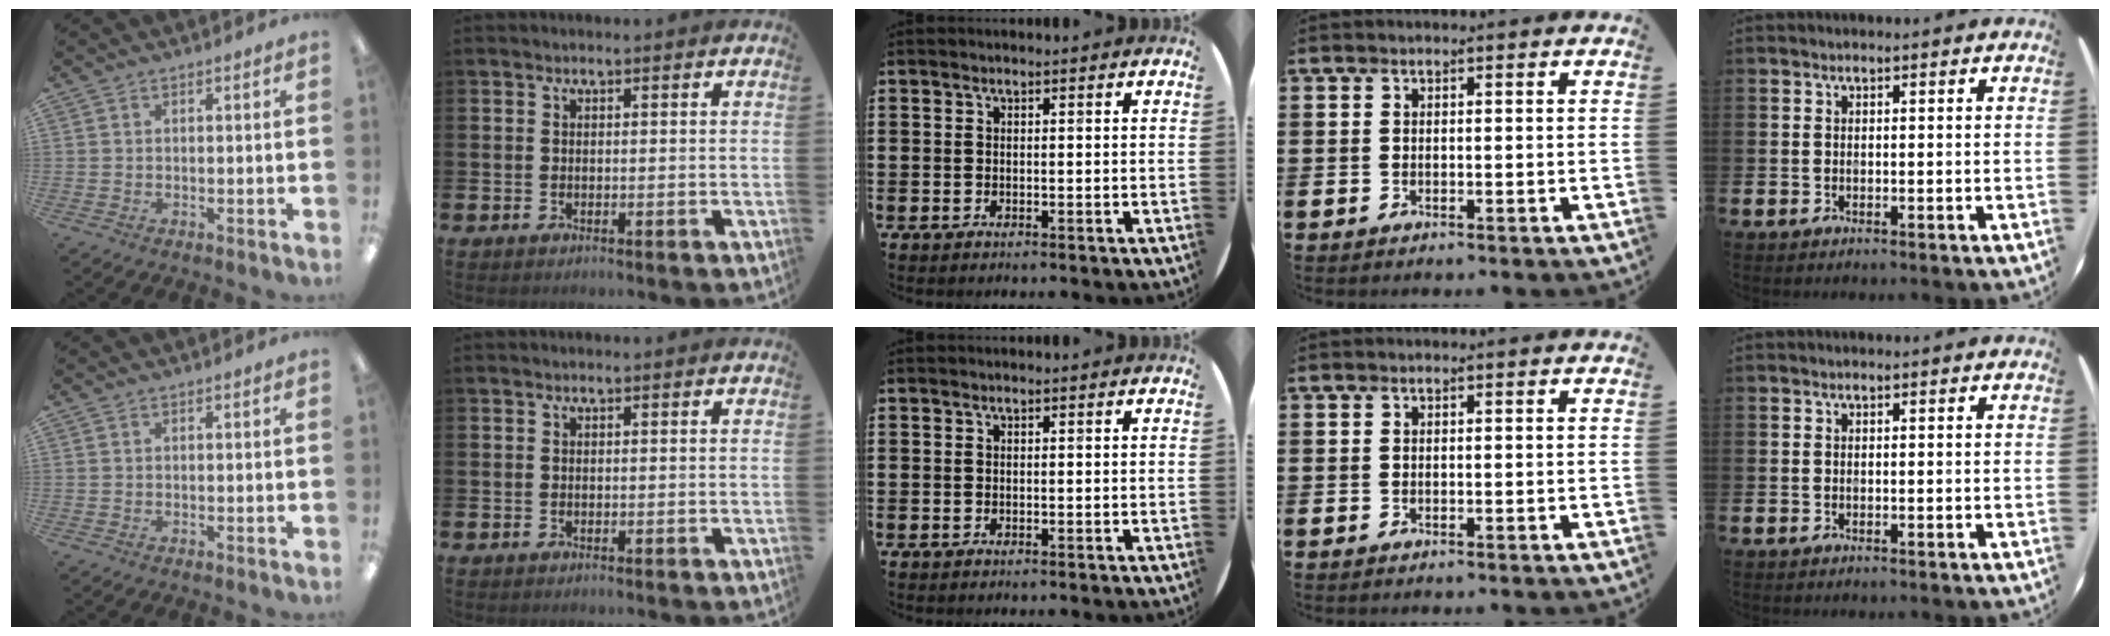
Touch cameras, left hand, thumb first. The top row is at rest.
{}